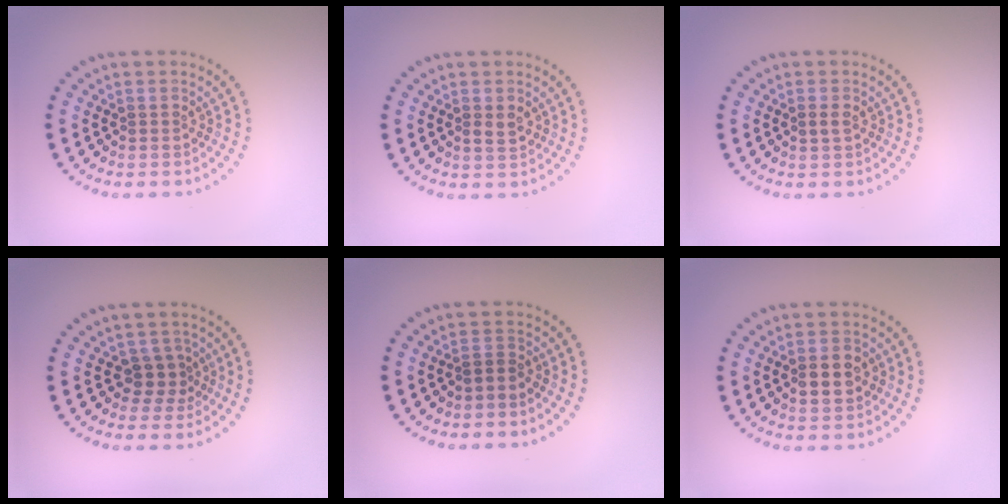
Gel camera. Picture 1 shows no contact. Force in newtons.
{"total": 1.3, "press": 1.3, "slide": 0.0}
{"total": 0.9, "press": 0.9, "slide": 0.0}
{"total": 2.2, "press": 1.8, "slide": 1.3}
{"total": 1.1, "press": 0.8, "slide": 0.7}
{"total": 2.8, "press": 2.8, "slide": 0.0}